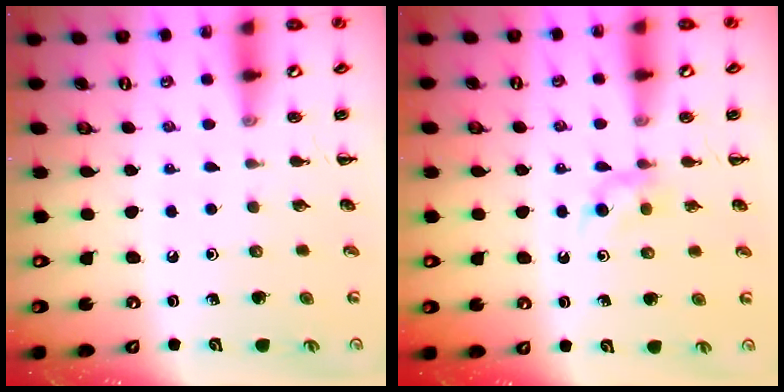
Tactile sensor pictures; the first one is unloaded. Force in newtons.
{"total": 3.4, "press": 3.1, "slide": 1.5}